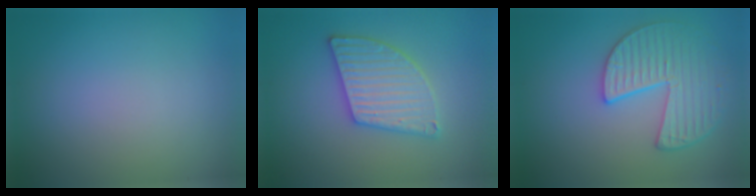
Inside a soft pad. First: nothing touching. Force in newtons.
{"total": 5.2, "press": 5.2, "slide": 0.5}
{"total": 4.2, "press": 4.1, "slide": 1.0}